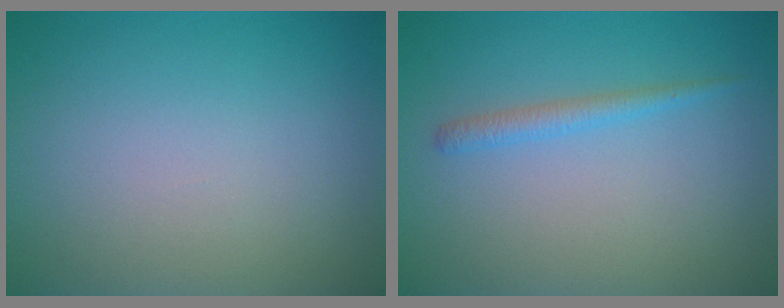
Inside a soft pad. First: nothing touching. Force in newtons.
{"total": 1.5, "press": 1.5, "slide": 0.0}